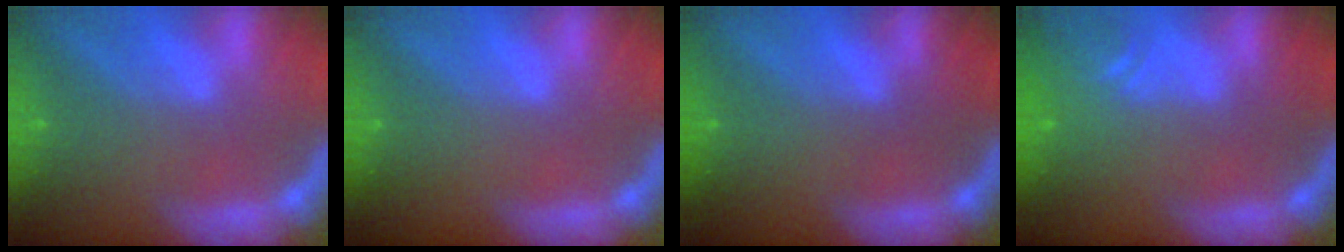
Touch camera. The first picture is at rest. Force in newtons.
{"total": 0.0}
{"total": 0.0}
{"total": 3.0}